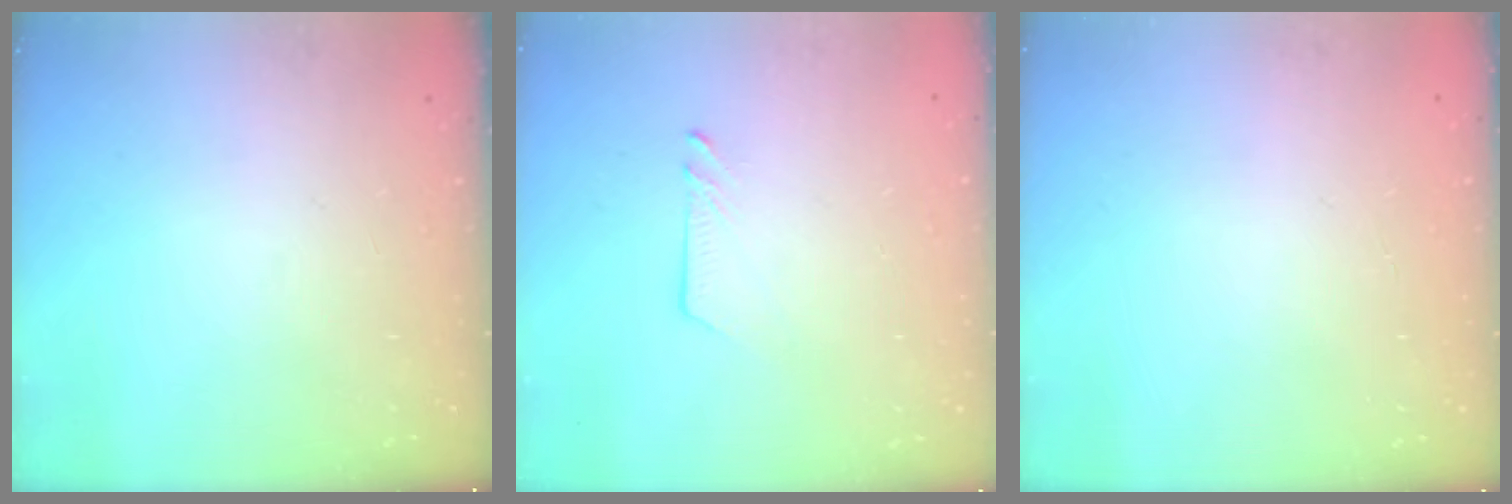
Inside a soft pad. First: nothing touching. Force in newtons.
{"total": 3.5, "press": 3.4, "slide": 0.5}
{"total": 0.0}